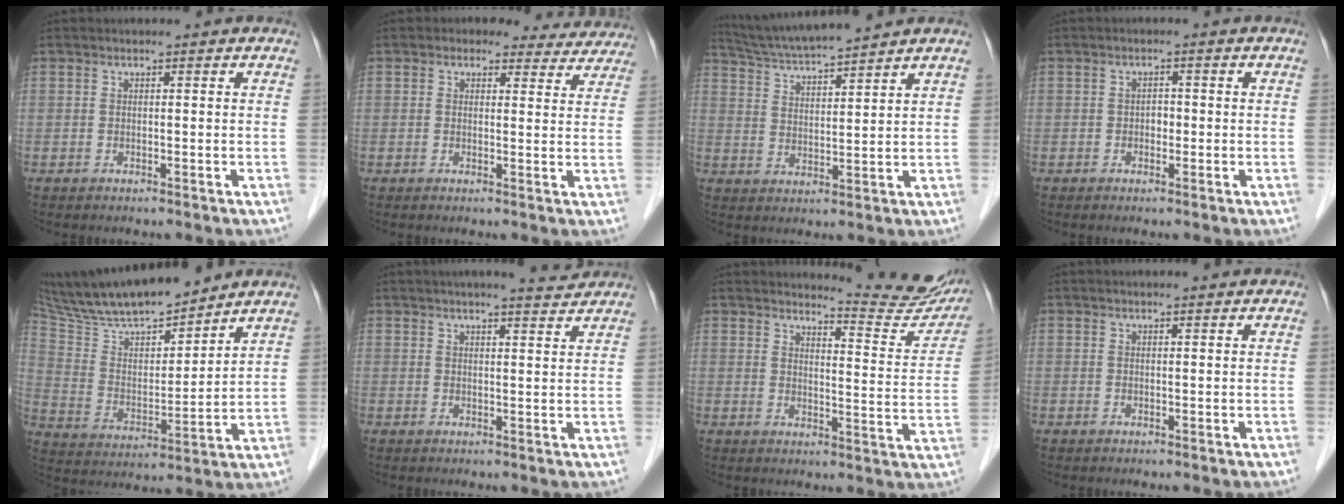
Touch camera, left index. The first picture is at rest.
{"total": 8.1, "force": [7.1, 3.7, 0.5], "torque": [0.029, 0.002, 0.056]}
{"total": 10.1, "force": [9.3, -0.9, 3.8], "torque": [-0.073, 0.017, 0.164]}
{"total": 1.3, "force": [-0.4, 0.9, 0.9], "torque": [-0.010, 0.002, -0.007]}
{"total": 18.5, "force": [16.2, 2.5, 8.4], "torque": [-0.156, 0.013, 0.295]}
{"total": 4.6, "force": [4.2, 0.0, 1.9], "torque": [-0.031, 0.004, 0.054]}
{"total": 12.0, "force": [11.8, 0.6, 2.1], "torque": [-0.018, -0.068, 0.129]}
{"total": 1.3, "force": [1.2, 0.0, 0.4], "torque": [-0.006, 0.008, 0.019]}